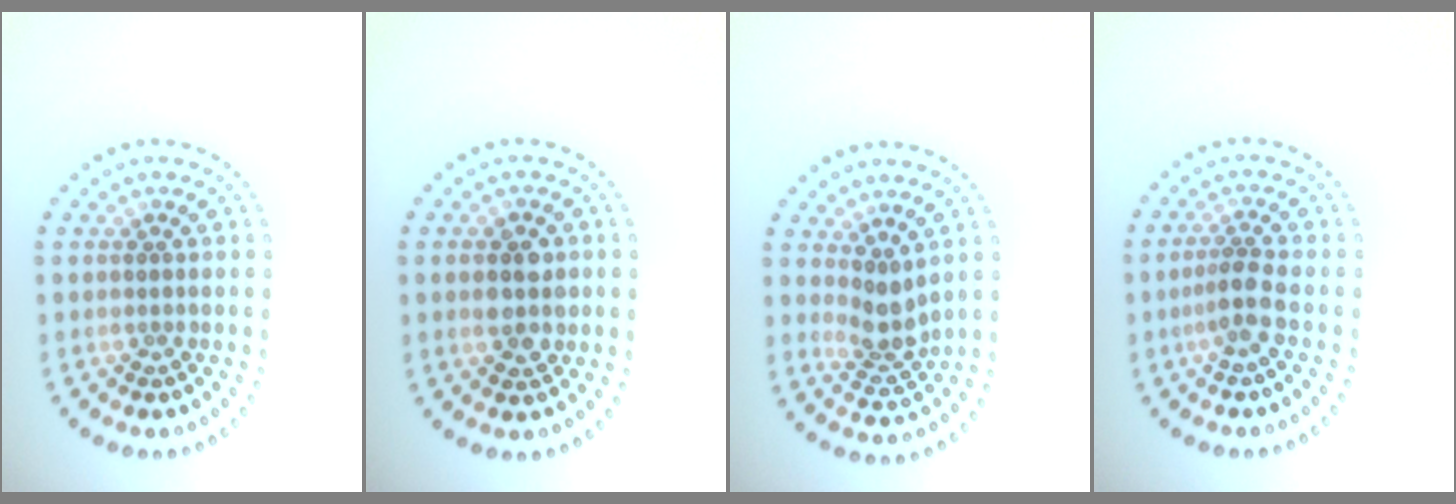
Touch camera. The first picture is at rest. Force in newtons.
{"total": 3.0, "press": 3.0, "slide": 0.1}
{"total": 2.7, "press": 2.1, "slide": 1.7}
{"total": 2.2, "press": 1.7, "slide": 1.5}